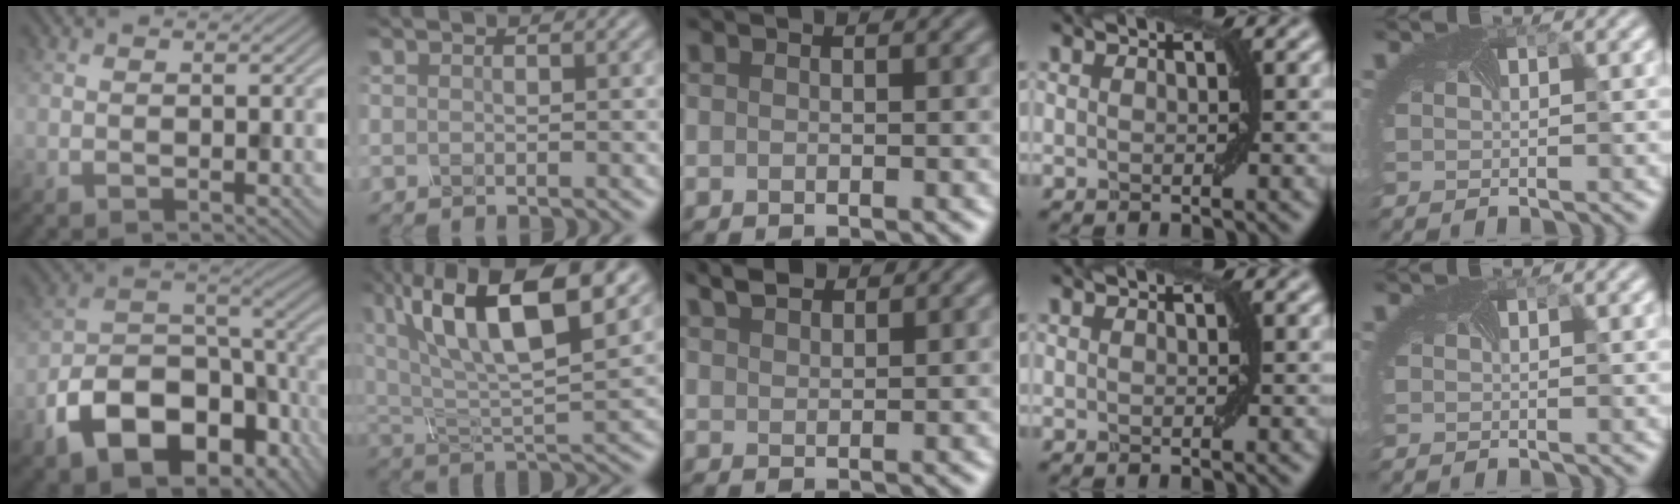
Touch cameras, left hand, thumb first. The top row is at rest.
{"thumb": {"total": 14.9, "force": [-8.0, 8.8, 9.0], "torque": [-0.176, -0.032, -0.141]}, "index": {"total": 12.7, "force": [5.9, 4.6, 10.2], "torque": [-0.170, 0.016, 0.094]}, "middle": {"total": 2.1, "force": [1.9, 0.6, 0.8], "torque": [-0.014, 0.006, 0.043]}}